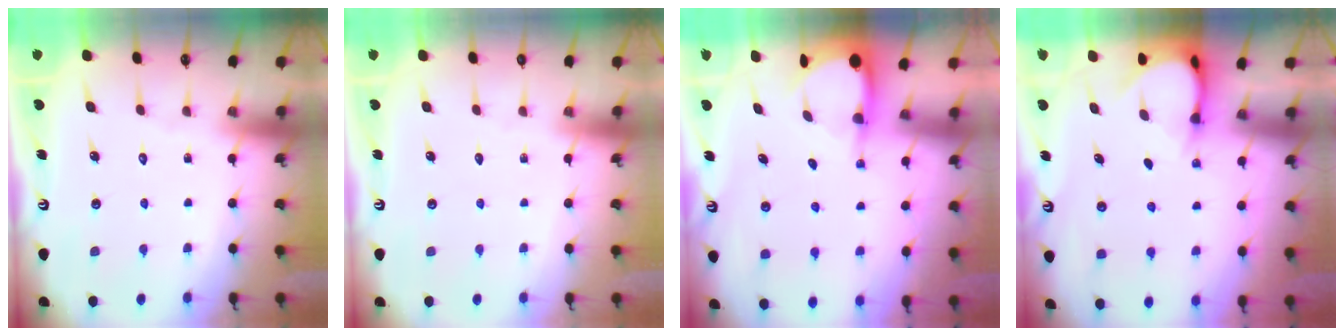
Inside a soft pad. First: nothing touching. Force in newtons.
{"total": 0.0}
{"total": 3.4, "press": 3.4, "slide": 0.1}
{"total": 3.9, "press": 3.9, "slide": 0.3}